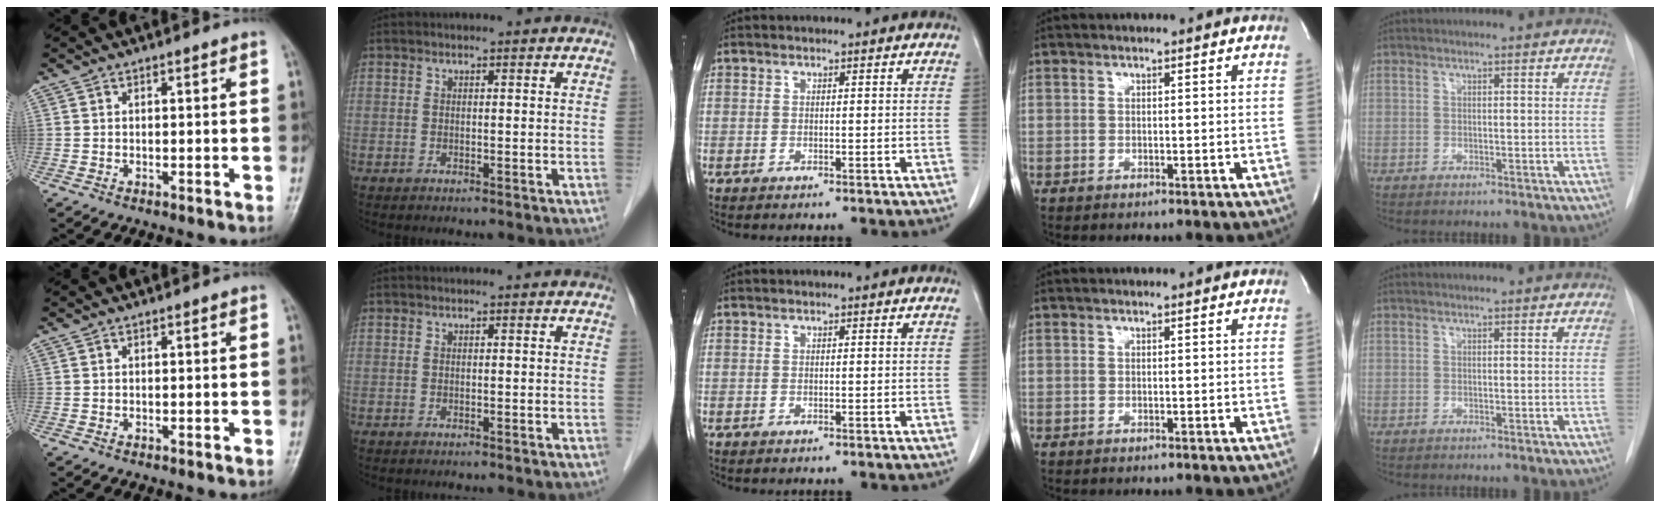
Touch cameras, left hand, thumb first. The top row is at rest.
{}